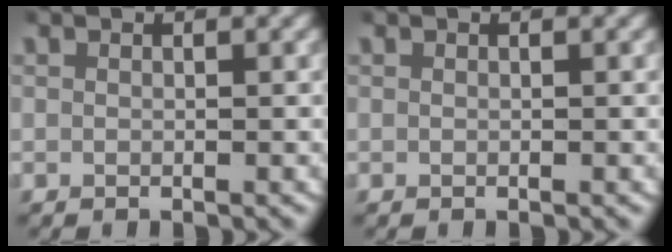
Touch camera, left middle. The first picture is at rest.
{"total": 0.0}